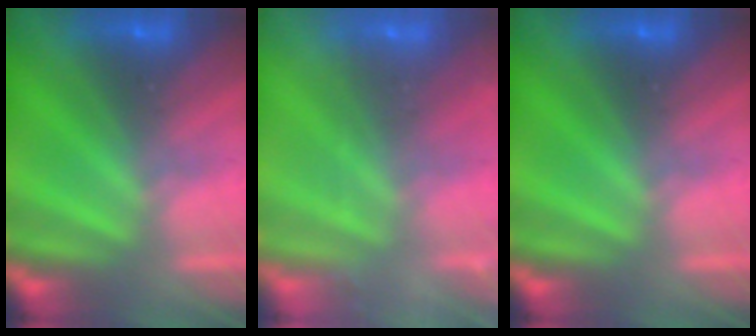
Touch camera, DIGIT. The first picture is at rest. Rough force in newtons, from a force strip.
{"total": 2.2}
{"total": 0.0}